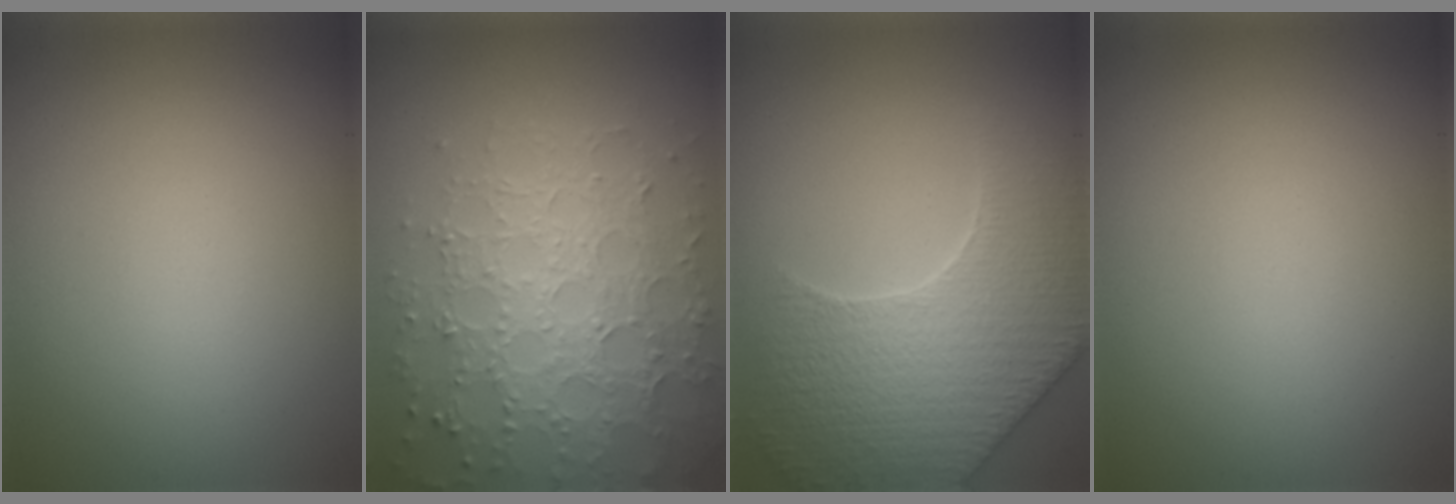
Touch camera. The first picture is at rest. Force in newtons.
{"total": 6.7, "press": 5.3, "slide": 4.1}
{"total": 6.6, "press": 5.7, "slide": 3.4}
{"total": 0.0}